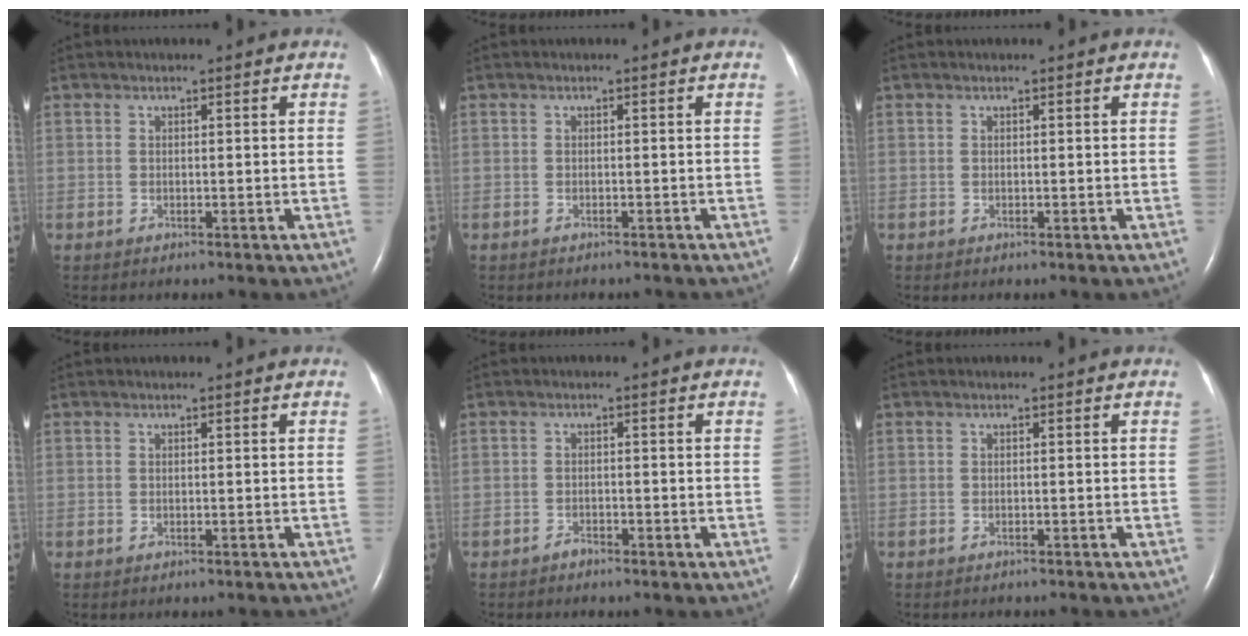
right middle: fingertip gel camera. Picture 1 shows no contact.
{"total": 2.1, "force": [-1.9, 0.6, 0.7], "torque": [-0.016, -0.004, -0.020]}
{"total": 0.0}
{"total": 1.3, "force": [-1.1, 0.3, 0.5], "torque": [-0.013, -0.004, -0.011]}
{"total": 1.1, "force": [-1.1, 0.4, 0.2], "torque": [-0.006, 0.000, -0.018]}
{"total": 2.1, "force": [-1.9, 0.5, 0.6], "torque": [-0.016, -0.004, -0.020]}